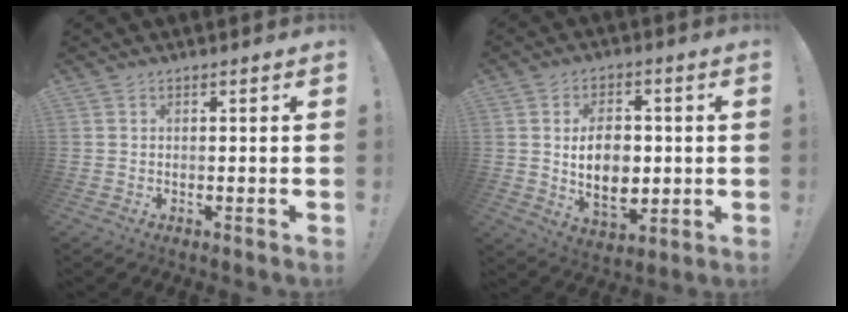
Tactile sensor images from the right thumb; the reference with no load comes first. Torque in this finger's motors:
{"motor_torque": [0.04, 0.81, 0.54, 0.74, 0.01]}